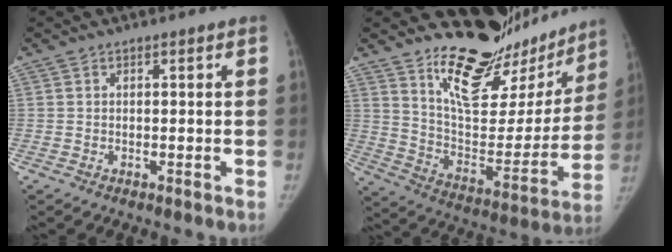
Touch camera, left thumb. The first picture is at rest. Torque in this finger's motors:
{"motor_torque": [0.90, 0.32, 1.39, -1.38, 0.13]}